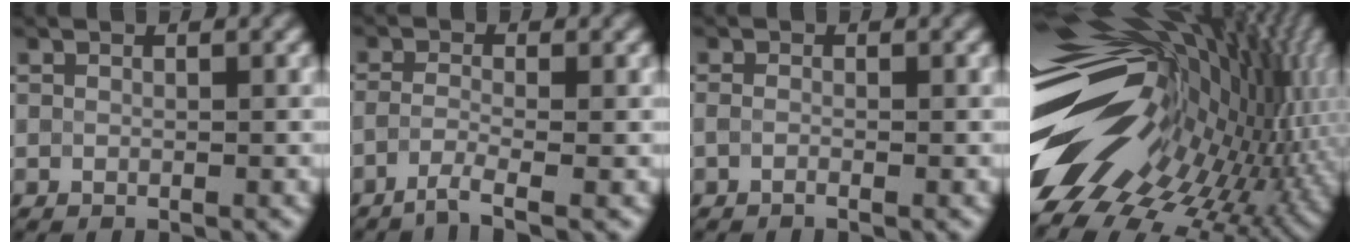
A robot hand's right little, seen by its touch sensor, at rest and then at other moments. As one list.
[{"total": 2.5, "force": [-2.0, 0.1, 1.4], "torque": [-0.020, 0.003, -0.048]}, {"total": 1.1, "force": [-0.9, 0.2, 0.6], "torque": [-0.005, -0.004, -0.012]}, {"total": 19.5, "force": [-1.0, 10.4, 16.5], "torque": [-0.269, -0.009, -0.010]}]